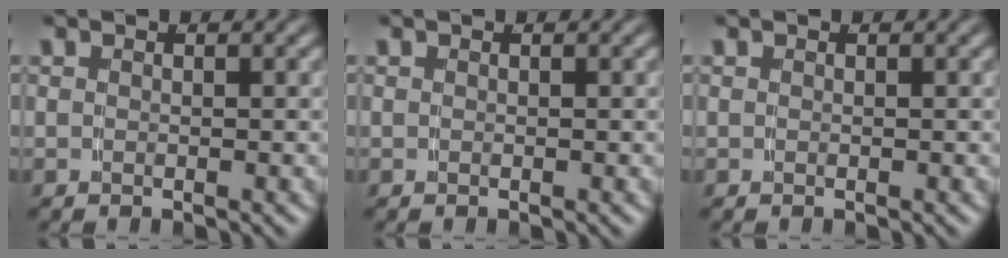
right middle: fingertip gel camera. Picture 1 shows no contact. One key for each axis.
{"total": 0.0}
{"total": 0.0}